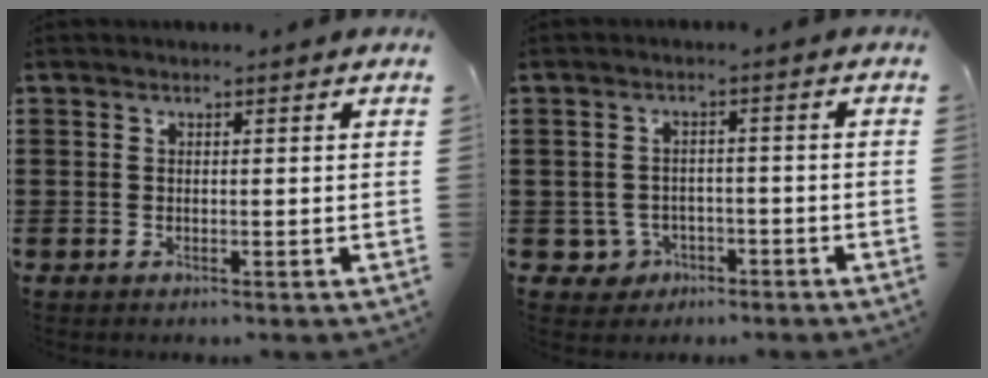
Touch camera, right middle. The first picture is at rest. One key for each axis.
{"total": 2.8, "fx": -1.6, "fy": 2.1, "fz": 0.7, "tx": -0.030, "ty": -0.002, "tz": -0.038}